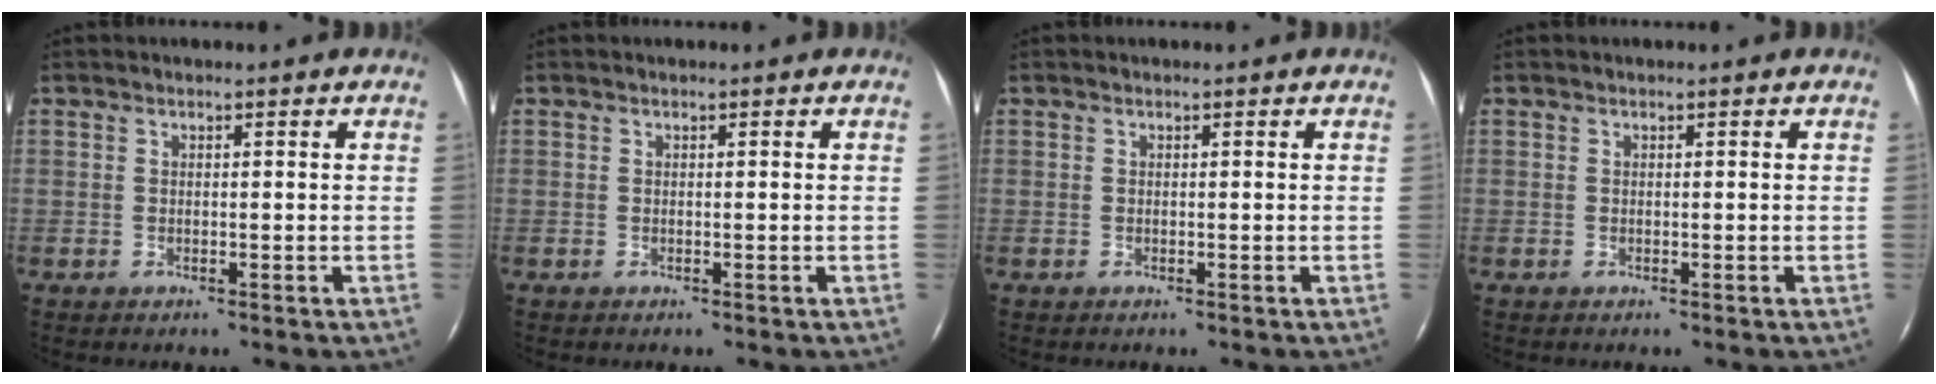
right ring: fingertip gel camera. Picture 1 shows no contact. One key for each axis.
{"total": 0.0}
{"total": 0.0}
{"total": 0.0}